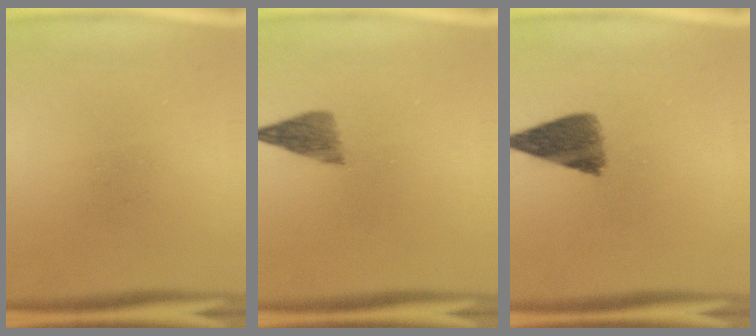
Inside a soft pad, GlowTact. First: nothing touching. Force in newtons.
{"total": 3.6}
{"total": 7.1}